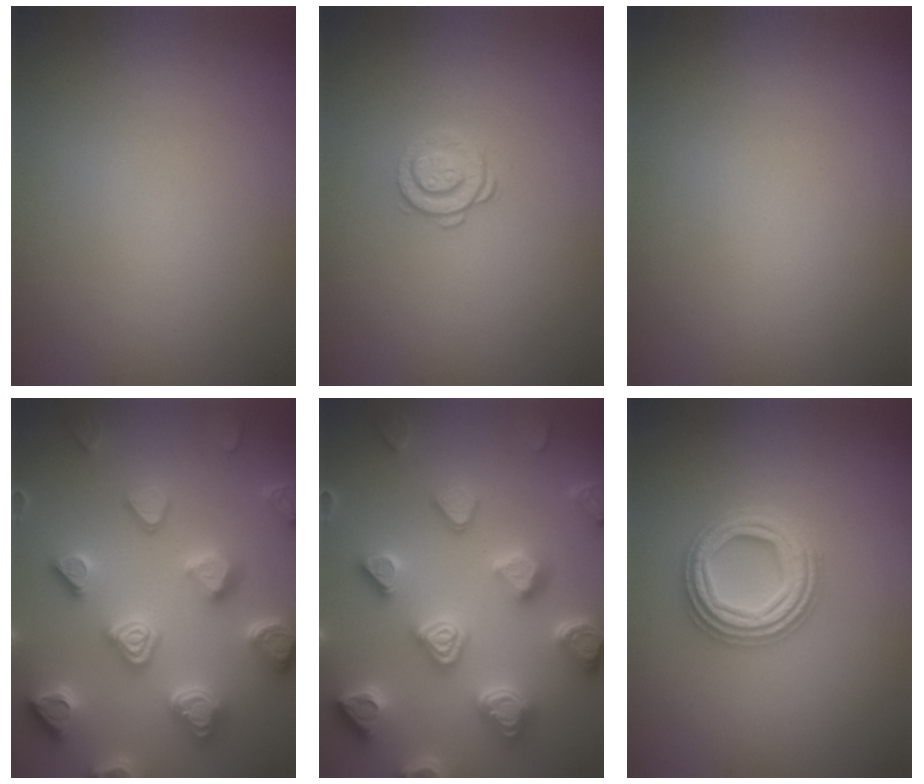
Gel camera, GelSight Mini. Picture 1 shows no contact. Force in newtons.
{"total": 1.6, "press": 1.2, "slide": 1.0}
{"total": 0.0}
{"total": 7.3, "press": 7.1, "slide": 1.7}
{"total": 7.4, "press": 7.3, "slide": 1.6}
{"total": 4.1, "press": 4.0, "slide": 0.7}